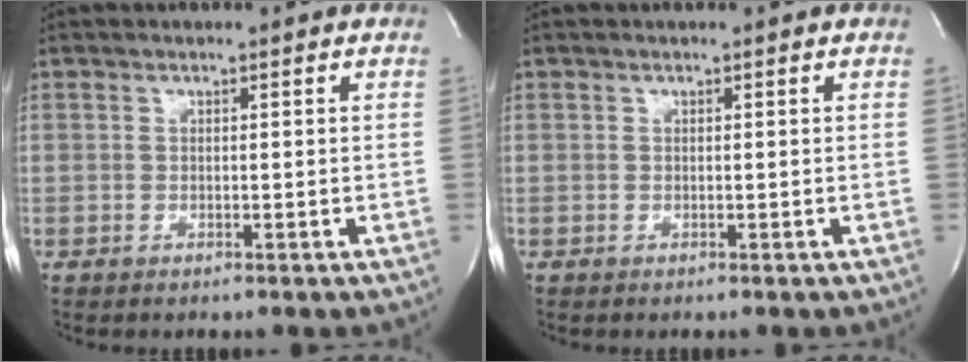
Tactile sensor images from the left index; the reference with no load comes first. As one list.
[{"total": 0.0}]